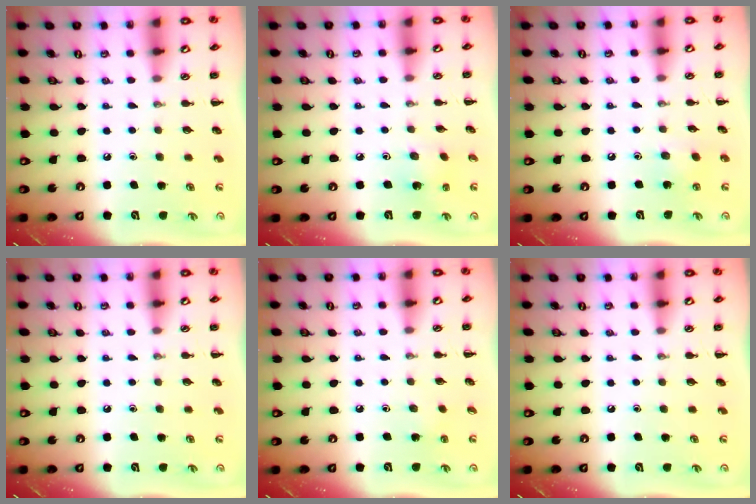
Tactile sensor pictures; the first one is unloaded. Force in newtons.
{"total": 2.1, "press": 1.9, "slide": 0.7}
{"total": 5.0, "press": 4.9, "slide": 1.0}
{"total": 0.0}
{"total": 3.9, "press": 3.7, "slide": 1.0}
{"total": 0.0}